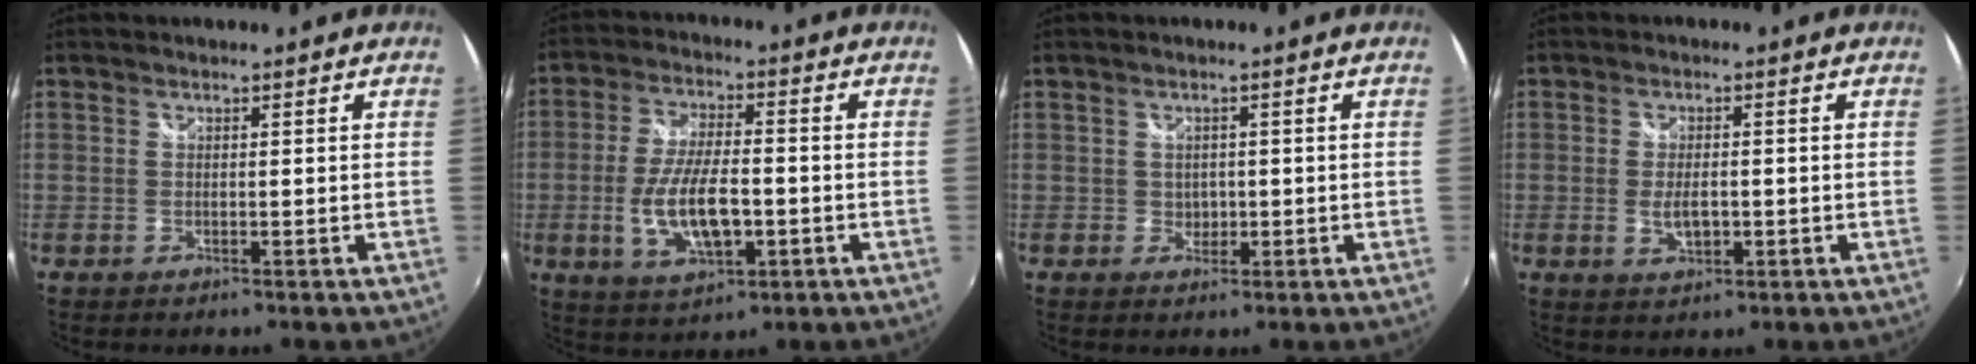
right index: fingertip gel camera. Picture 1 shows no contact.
{"total": 11.7, "force": [-2.7, 4.8, 10.3], "torque": [-0.204, -0.008, -0.044]}
{"total": 1.7, "force": [-0.1, 1.6, 0.4], "torque": [-0.001, 0.002, 0.001]}
{"total": 4.0, "force": [-0.8, 2.1, 3.3], "torque": [-0.063, -0.006, -0.011]}